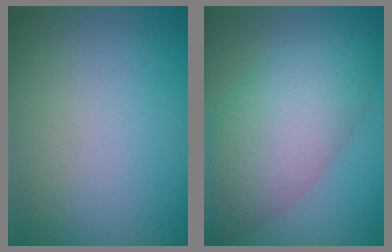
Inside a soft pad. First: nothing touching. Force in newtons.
{"total": 8.5, "press": 8.5, "slide": 0.0}